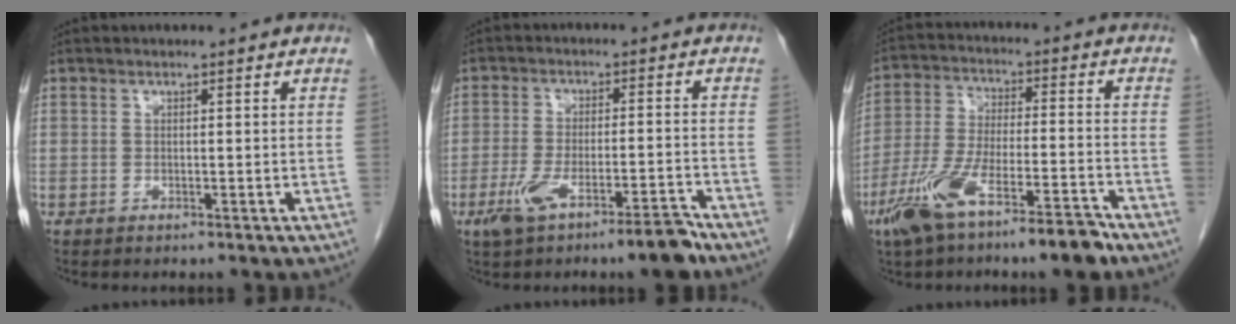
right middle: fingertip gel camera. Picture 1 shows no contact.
{"total": 8.6, "force": [-5.8, 1.2, 6.3], "torque": [-0.114, 0.001, -0.094]}
{"total": 13.0, "force": [-8.7, 2.1, 9.4], "torque": [-0.182, -0.011, -0.152]}